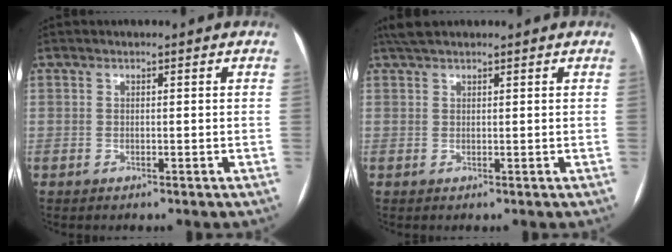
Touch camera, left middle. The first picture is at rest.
{"total": 3.1, "force": [2.6, 0.8, 1.4], "torque": [-0.029, 0.025, 0.050]}